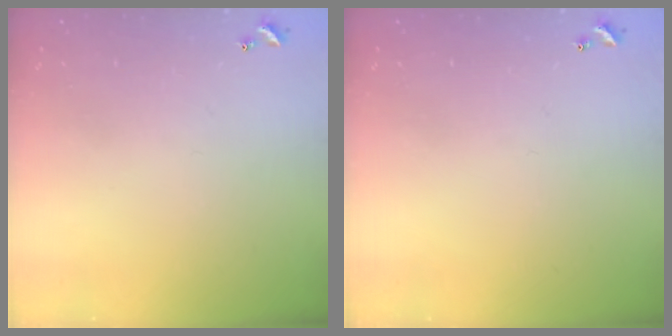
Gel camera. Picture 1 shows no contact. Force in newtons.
{"total": 0.0}